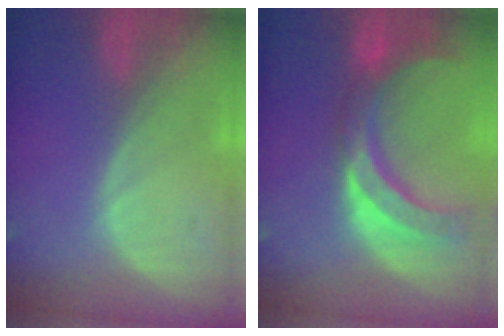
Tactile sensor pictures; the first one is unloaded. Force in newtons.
{"total": 10.6, "press": 9.3, "slide": 5.1}